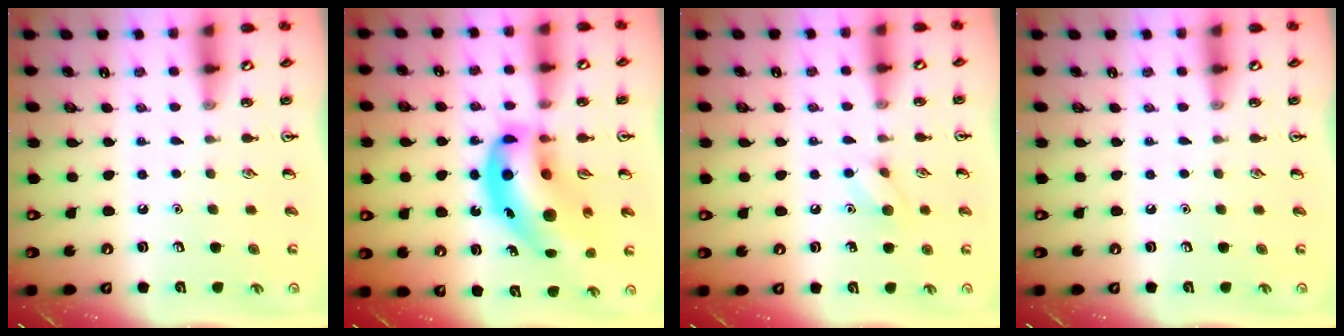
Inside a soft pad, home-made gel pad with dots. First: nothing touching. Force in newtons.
{"total": 18.9, "press": 18.2, "slide": 5.2}
{"total": 6.4, "press": 6.3, "slide": 1.4}
{"total": 0.0}